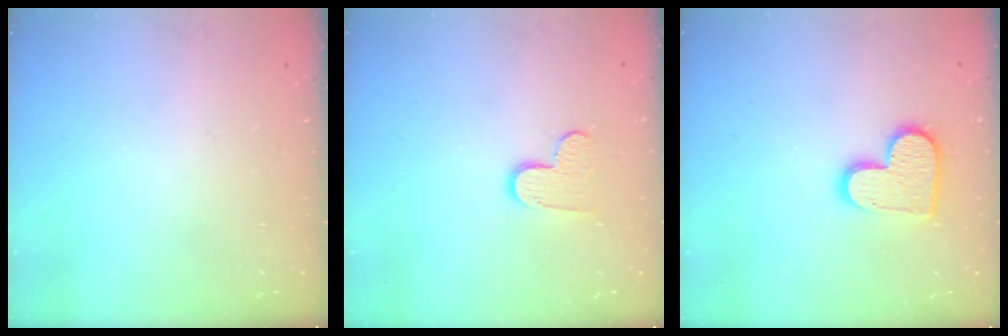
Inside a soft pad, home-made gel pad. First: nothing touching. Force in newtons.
{"total": 7.4, "press": 7.4, "slide": 0.4}
{"total": 12.4, "press": 12.4, "slide": 0.8}